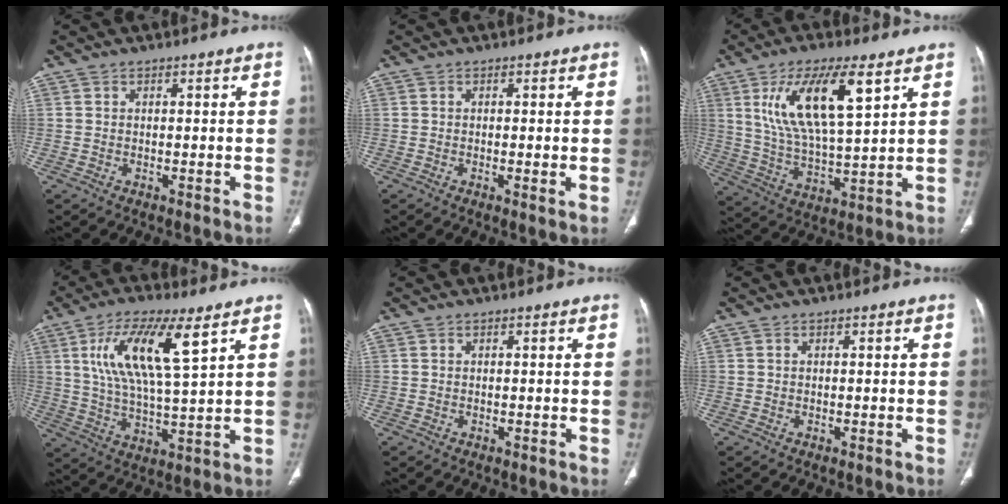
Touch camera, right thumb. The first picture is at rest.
{"total": 1.7, "force": [-0.2, 0.0, 1.7], "torque": [-0.031, -0.007, -0.005]}
{"total": 16.3, "force": [6.9, 5.1, 13.8], "torque": [-0.253, -0.026, 0.134]}
{"total": 14.7, "force": [6.2, 3.9, 12.7], "torque": [-0.247, -0.022, 0.117]}
{"total": 0.0}
{"total": 0.0}